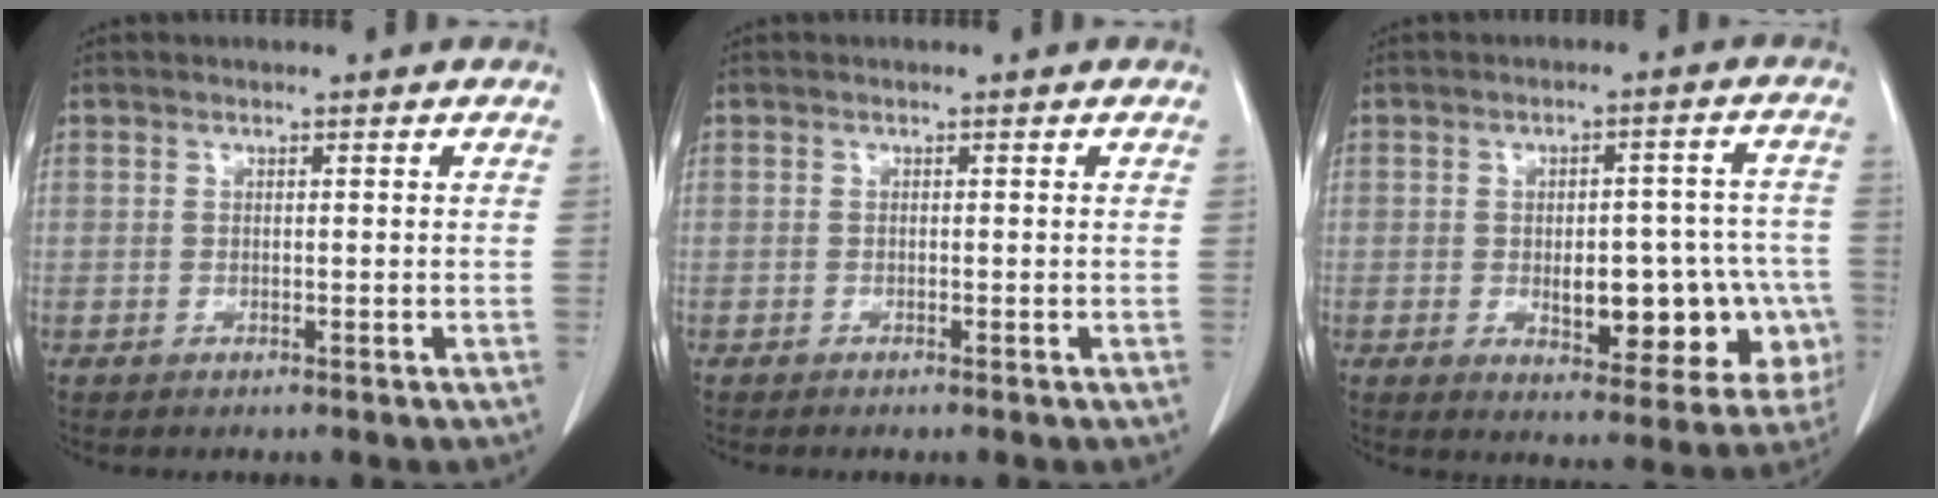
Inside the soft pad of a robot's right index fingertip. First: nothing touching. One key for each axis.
{"total": 0.6, "fx": -0.5, "fy": -0.3, "fz": 0.1, "tx": -0.003, "ty": 0.000, "tz": -0.010}
{"total": 14.9, "fx": -3.9, "fy": 6.8, "fz": 12.7, "tx": -0.114, "ty": 0.030, "tz": -0.033}